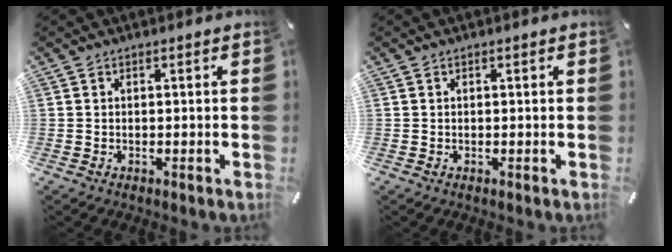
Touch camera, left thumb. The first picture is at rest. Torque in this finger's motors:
{"motor_torque": [-0.05, -0.10, -0.08, 0.06, -0.02]}